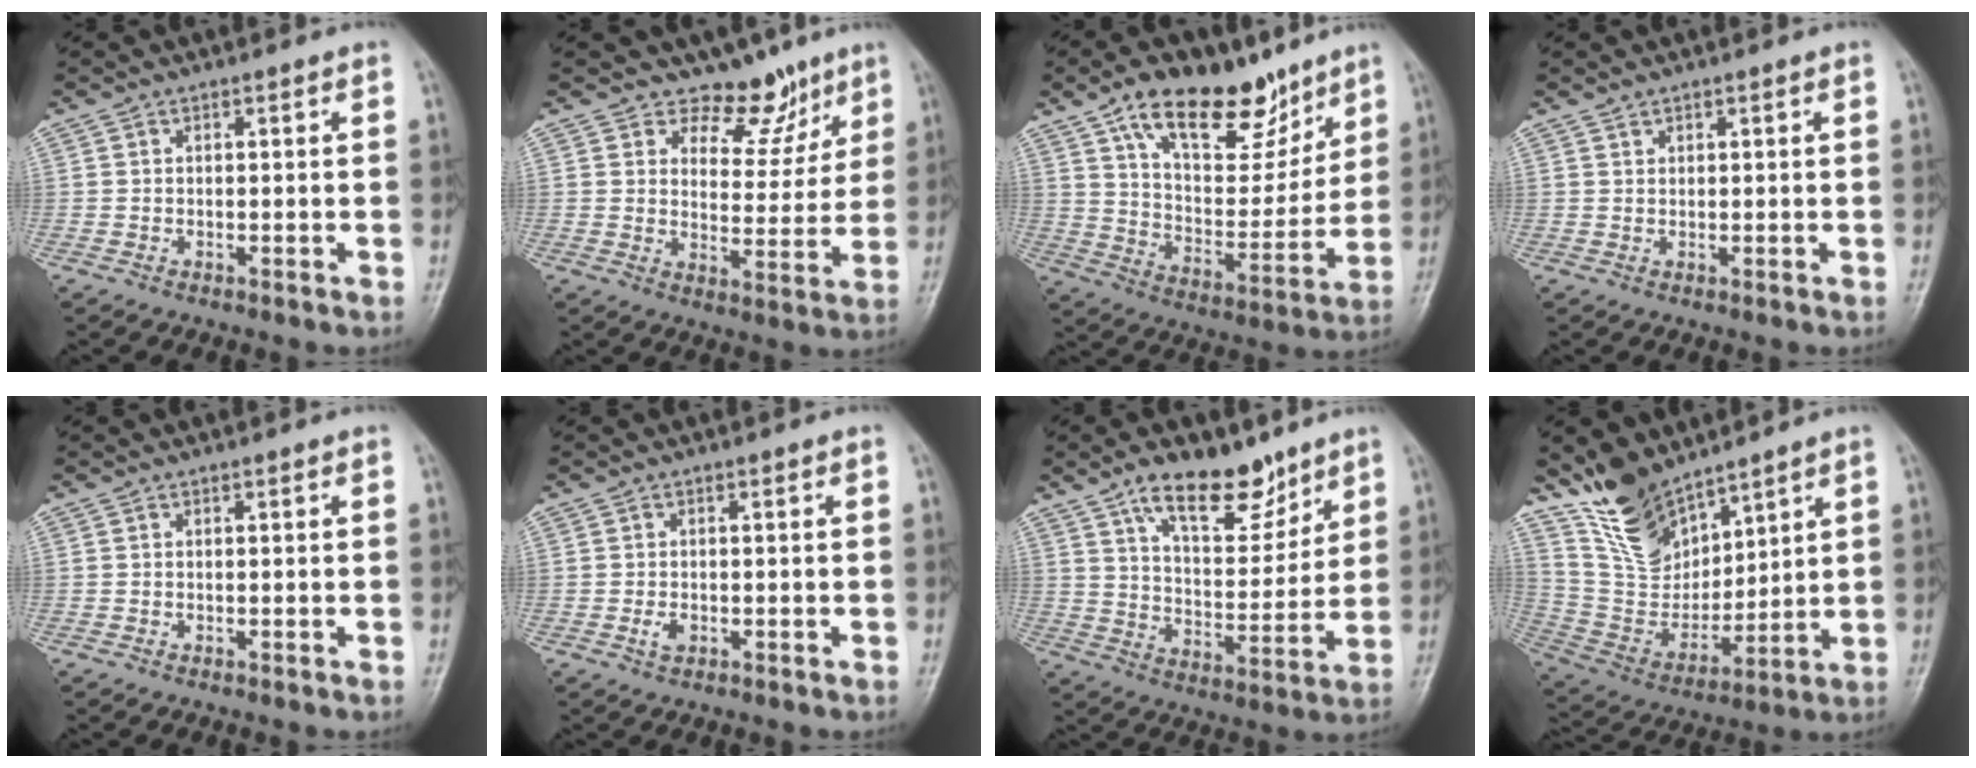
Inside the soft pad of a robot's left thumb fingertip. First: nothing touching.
{"total": 8.4, "force": [6.4, 4.8, 2.3], "torque": [0.009, -0.044, 0.101]}
{"total": 21.3, "force": [13.4, 10.2, 13.1], "torque": [-0.157, -0.057, 0.227]}
{"total": 0.8, "force": [0.7, 0.3, 0.1], "torque": [0.001, -0.005, 0.012]}
{"total": 0.0}
{"total": 1.7, "force": [-0.7, 1.1, 1.1], "torque": [-0.018, 0.001, -0.011]}
{"total": 14.1, "force": [9.5, 6.5, 8.1], "torque": [-0.090, -0.063, 0.164]}
{"total": 13.8, "force": [10.7, 6.4, 5.9], "torque": [-0.079, -0.065, 0.223]}